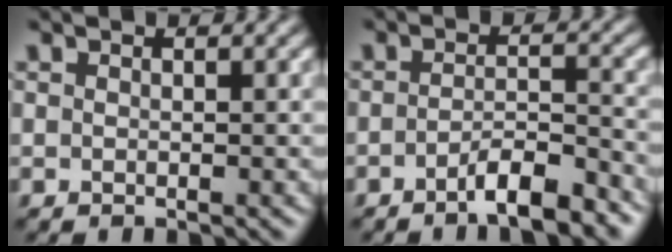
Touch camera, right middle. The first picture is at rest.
{"total": 4.4, "force": [-3.0, 0.9, 3.1], "torque": [-0.047, 0.004, -0.052]}